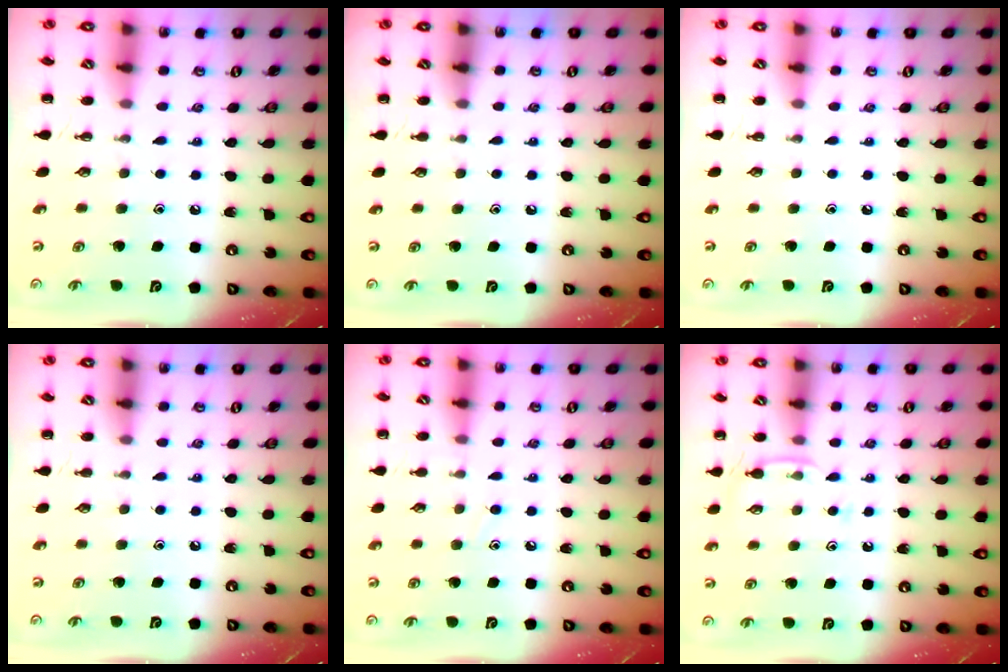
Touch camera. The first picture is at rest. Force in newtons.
{"total": 0.9, "press": 0.9, "slide": 0.2}
{"total": 0.0}
{"total": 0.0}
{"total": 7.2, "press": 6.8, "slide": 2.4}
{"total": 6.5, "press": 6.3, "slide": 1.6}